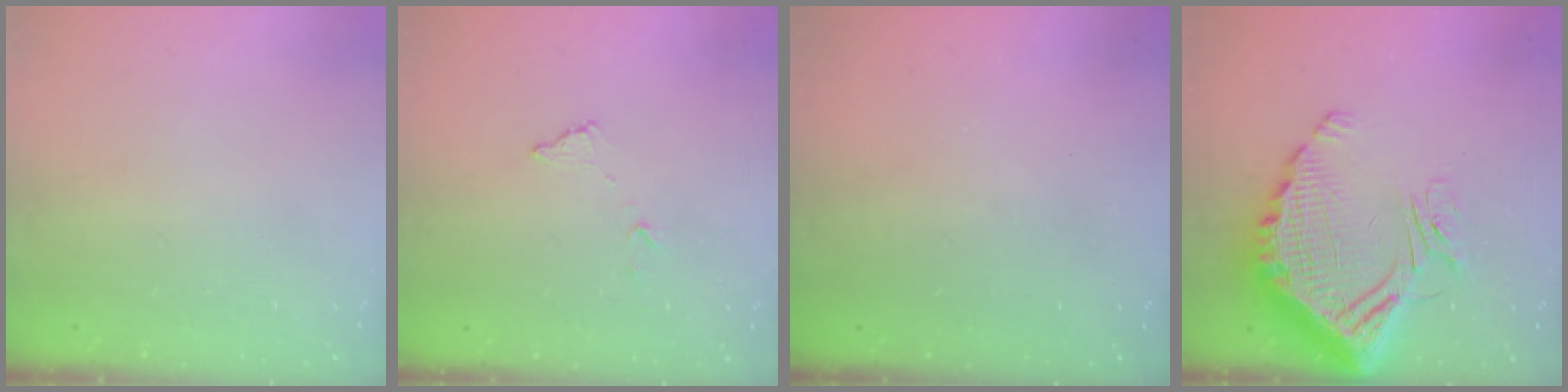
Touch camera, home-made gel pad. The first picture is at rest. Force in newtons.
{"total": 6.5, "press": 6.5, "slide": 0.4}
{"total": 3.1, "press": 3.1, "slide": 0.1}
{"total": 17.5, "press": 17.4, "slide": 1.5}